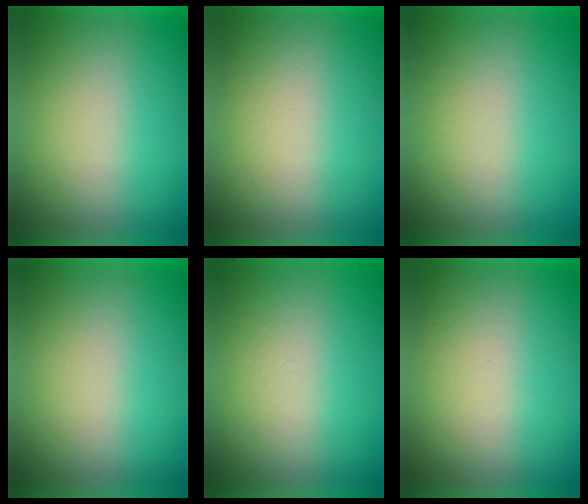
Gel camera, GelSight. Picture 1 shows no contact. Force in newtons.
{"total": 1.4}
{"total": 2.5}
{"total": 0.0}
{"total": 3.8}
{"total": 1.4}